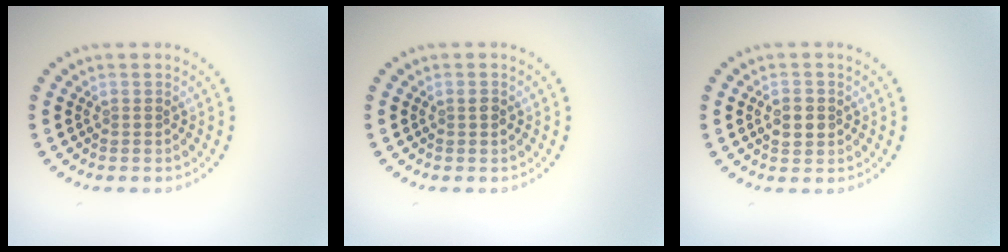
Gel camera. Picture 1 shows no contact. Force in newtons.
{"total": 0.9, "press": 0.8, "slide": 0.1}
{"total": 2.0, "press": 2.0, "slide": 0.2}